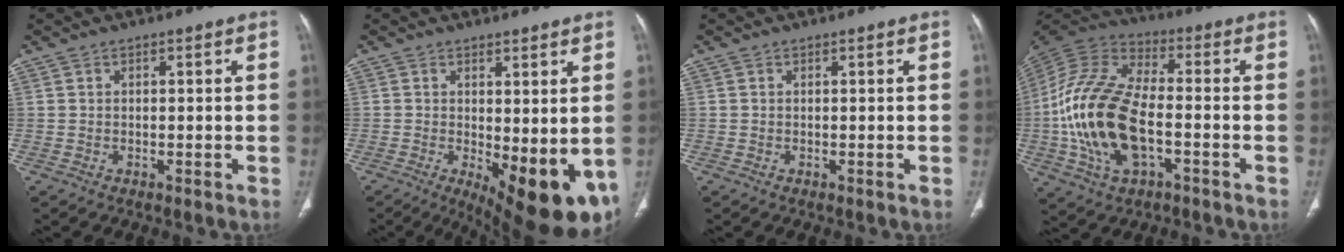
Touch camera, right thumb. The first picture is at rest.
{"total": 13.4, "force": [-2.5, 4.9, 12.2], "torque": [-0.164, -0.030, -0.017]}
{"total": 0.0}
{"total": 20.4, "force": [-4.1, 10.6, 16.9], "torque": [-0.351, 0.024, -0.077]}